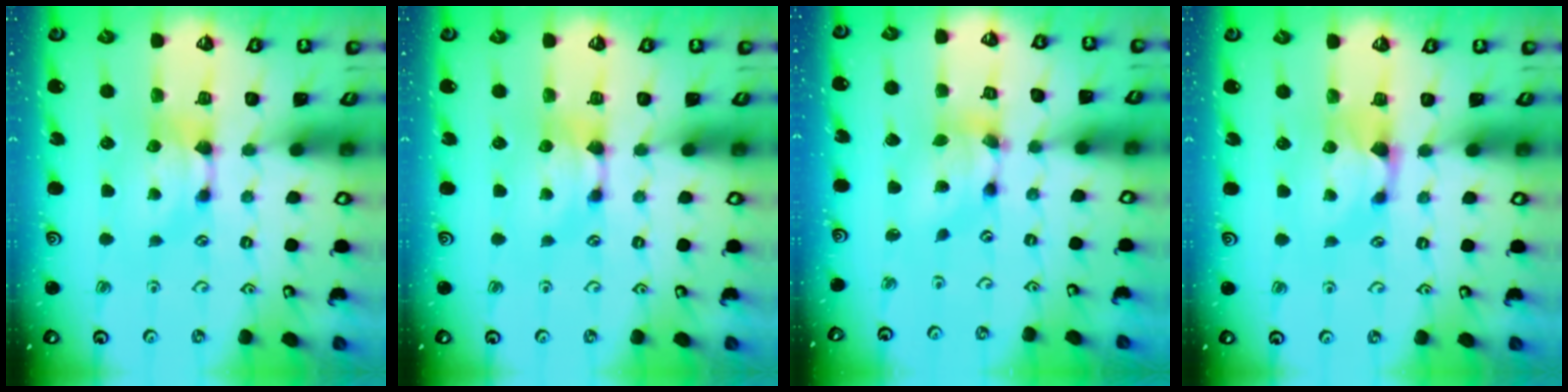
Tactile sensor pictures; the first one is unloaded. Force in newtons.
{"total": 0.0}
{"total": 5.4, "press": 5.1, "slide": 1.7}
{"total": 0.9, "press": 0.5, "slide": 0.7}